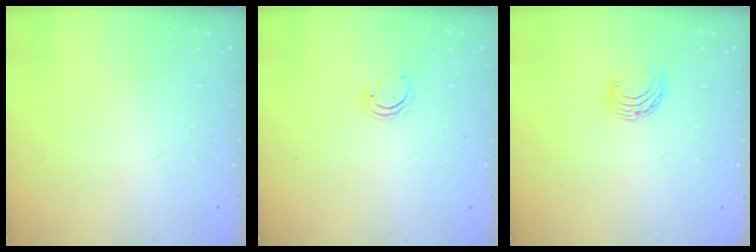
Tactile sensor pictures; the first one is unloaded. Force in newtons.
{"total": 2.9, "press": 2.9, "slide": 0.3}
{"total": 5.2, "press": 5.2, "slide": 0.5}